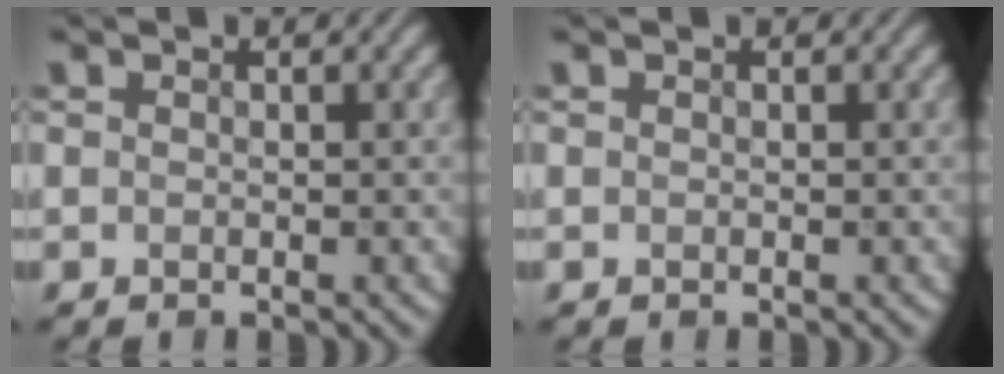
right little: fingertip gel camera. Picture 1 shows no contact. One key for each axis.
{"total": 0.0}